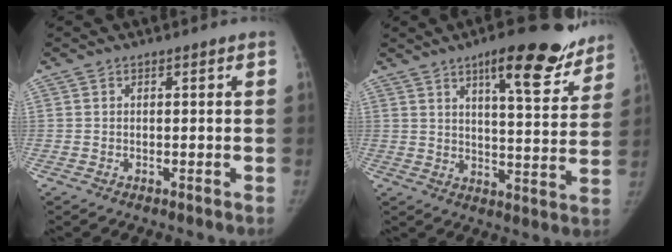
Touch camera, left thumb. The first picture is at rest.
{"total": 15.8, "force": [10.7, 4.5, 10.7], "torque": [-0.109, -0.055, 0.152]}